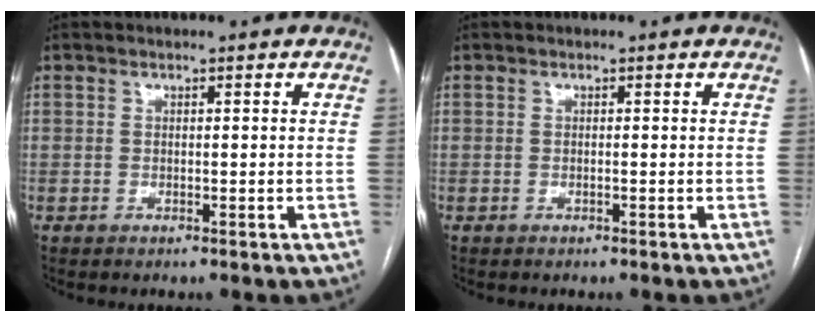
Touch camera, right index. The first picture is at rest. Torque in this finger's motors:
{"motor_torque": [0.09, 0.04, 0.02, 0.01]}